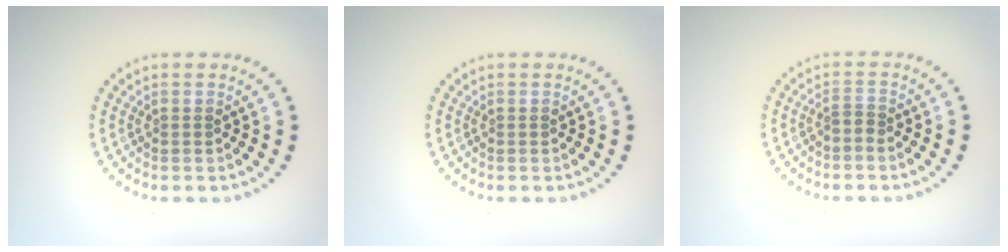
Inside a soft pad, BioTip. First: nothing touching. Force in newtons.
{"total": 0.0}
{"total": 0.8, "press": 0.5, "slide": 0.6}